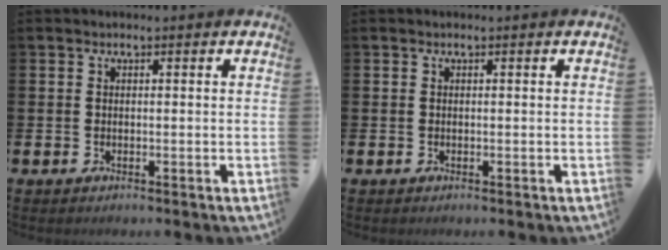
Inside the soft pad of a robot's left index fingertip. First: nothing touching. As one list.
[{"total": 0.0}]